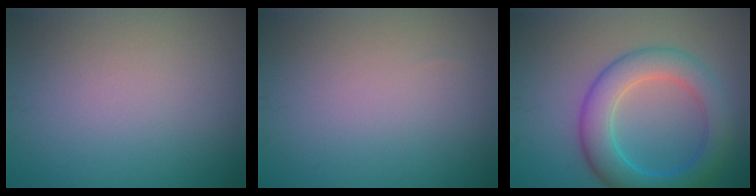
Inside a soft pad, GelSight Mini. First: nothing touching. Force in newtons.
{"total": 0.0}
{"total": 6.1, "press": 6.1, "slide": 0.1}